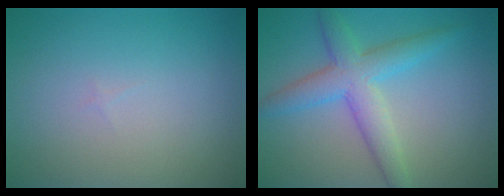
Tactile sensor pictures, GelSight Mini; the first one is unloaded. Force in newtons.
{"total": 4.8, "press": 4.8, "slide": 0.2}